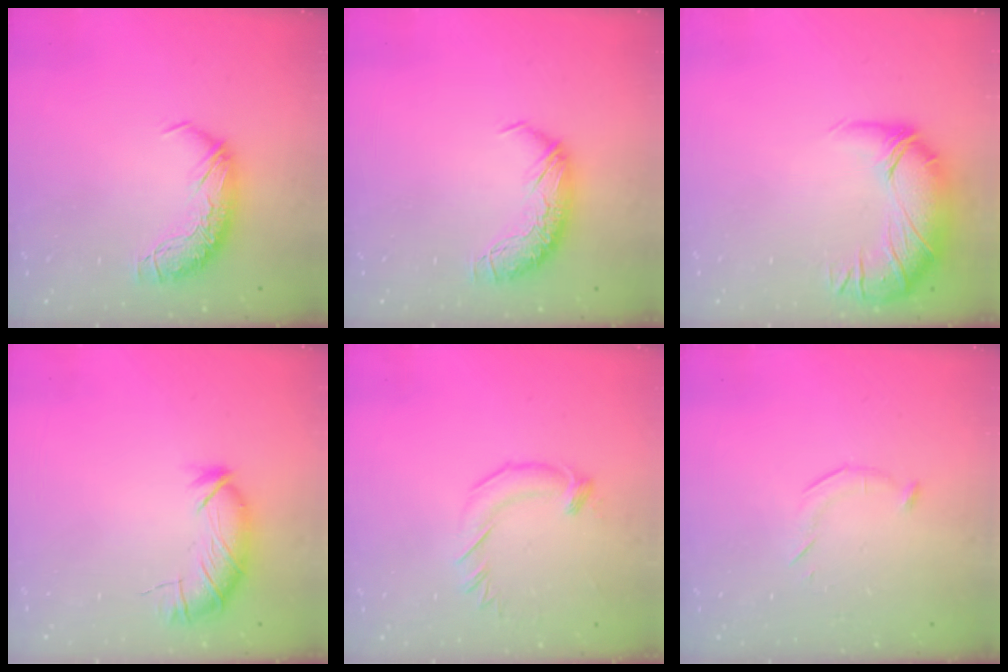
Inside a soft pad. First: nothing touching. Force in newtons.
{"total": 0.0}
{"total": 2.7, "press": 1.1, "slide": 2.5}
{"total": 3.2, "press": 3.0, "slide": 1.1}
{"total": 2.5, "press": 2.5, "slide": 0.2}
{"total": 5.5, "press": 5.3, "slide": 1.2}